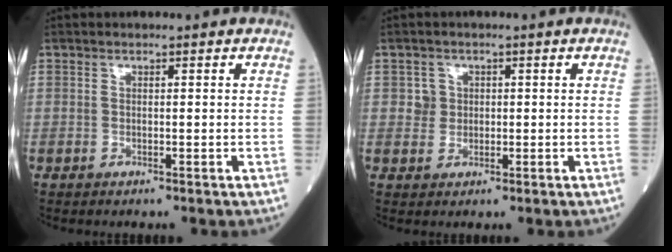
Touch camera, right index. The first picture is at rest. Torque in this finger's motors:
{"motor_torque": [0.06, 0.00, -0.02, -0.01]}